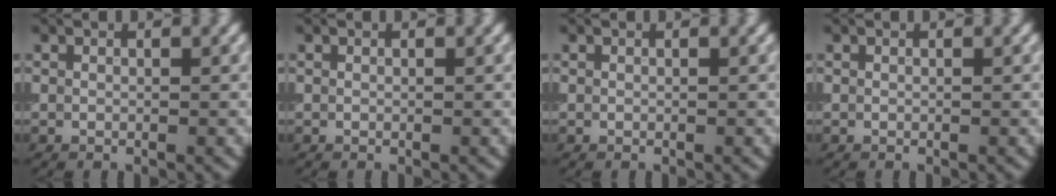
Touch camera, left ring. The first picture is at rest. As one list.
[{"total": 0.0}, {"total": 0.0}, {"total": 0.0}]